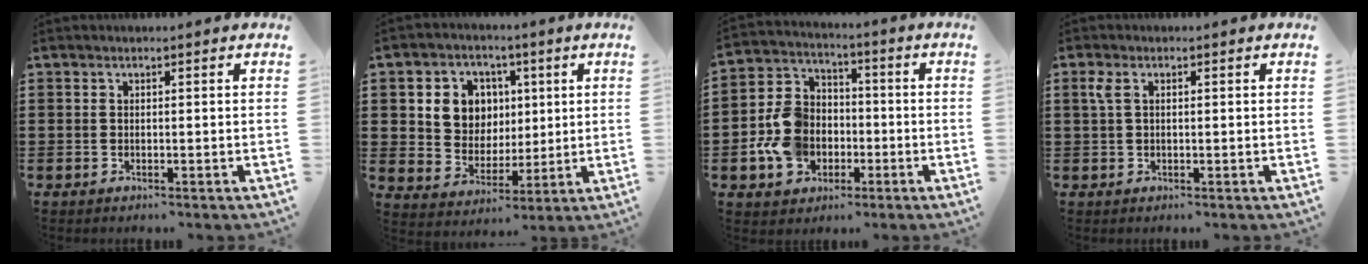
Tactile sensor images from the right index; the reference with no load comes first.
{"total": 7.7, "force": [2.1, 7.1, 2.2], "torque": [-0.065, 0.009, 0.037]}
{"total": 9.2, "force": [-2.3, 7.6, 4.7], "torque": [-0.137, 0.021, -0.044]}
{"total": 2.4, "force": [0.4, 1.1, 2.1], "torque": [-0.060, 0.003, 0.000]}